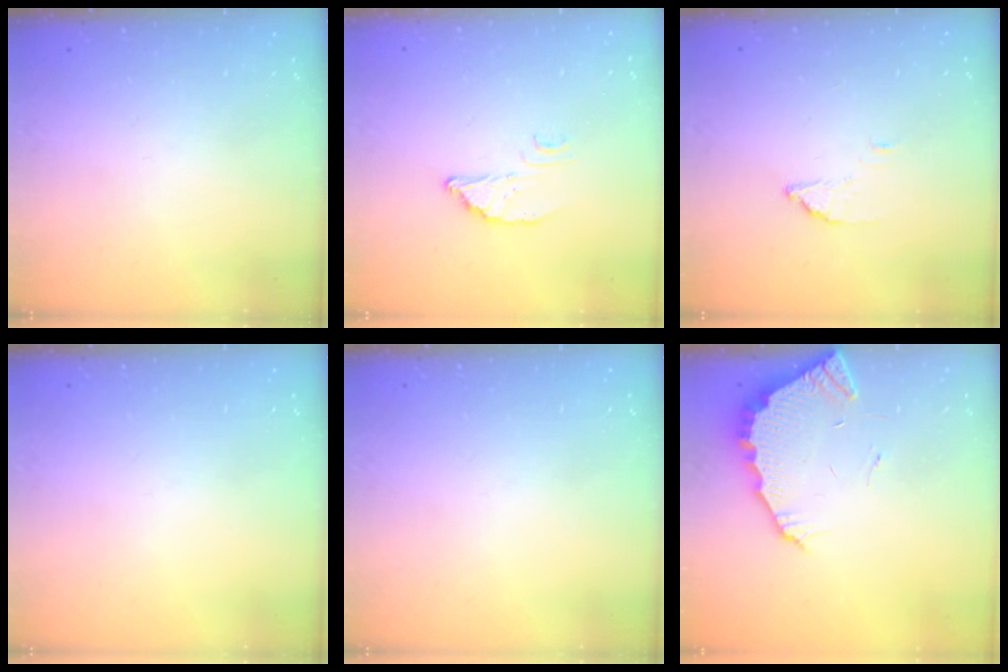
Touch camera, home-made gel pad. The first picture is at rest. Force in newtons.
{"total": 3.2, "press": 3.2, "slide": 0.2}
{"total": 2.3, "press": 2.3, "slide": 0.1}
{"total": 0.0}
{"total": 0.0}
{"total": 3.9, "press": 3.9, "slide": 0.2}